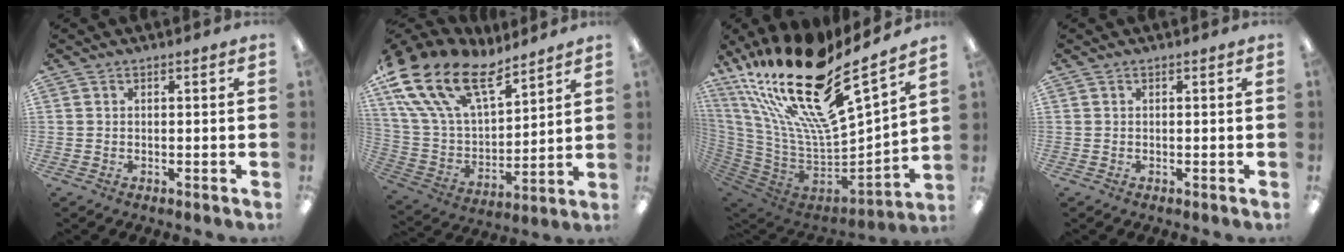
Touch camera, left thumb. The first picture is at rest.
{"total": 22.1, "force": [14.6, 11.1, 12.4], "torque": [-0.262, -0.086, 0.266]}
{"total": 26.6, "force": [17.5, 8.1, 18.3], "torque": [-0.322, -0.135, 0.301]}
{"total": 0.0}